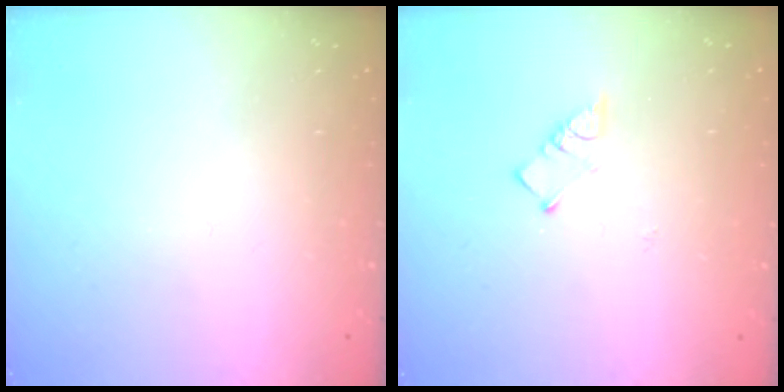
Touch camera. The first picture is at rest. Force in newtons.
{"total": 3.4, "press": 3.3, "slide": 0.5}